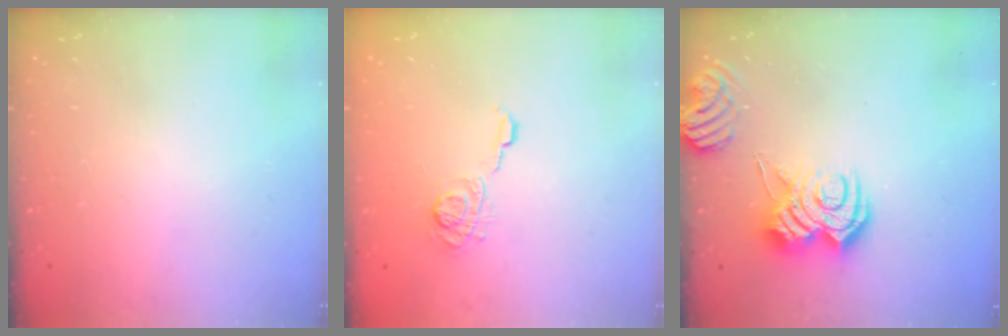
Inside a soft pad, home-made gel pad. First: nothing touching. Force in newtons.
{"total": 7.7, "press": 7.7, "slide": 1.0}
{"total": 10.1, "press": 10.1, "slide": 1.0}